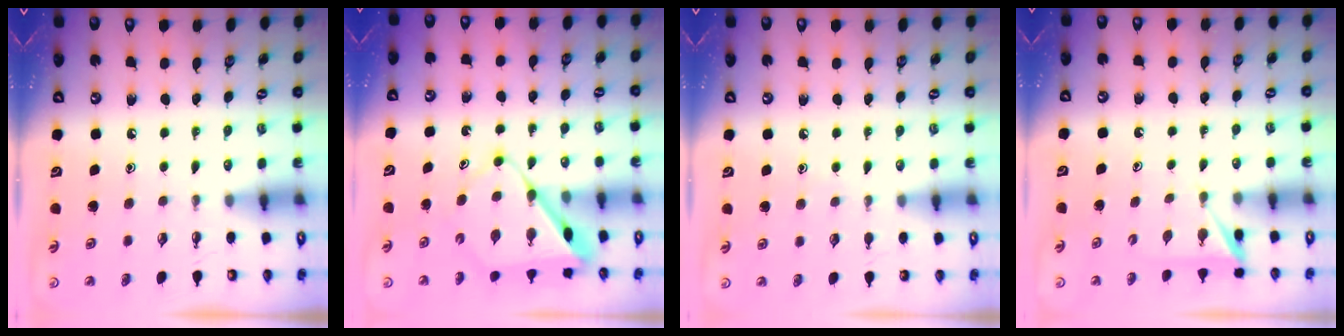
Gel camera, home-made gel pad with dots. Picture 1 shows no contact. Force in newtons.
{"total": 9.0, "press": 9.0, "slide": 0.8}
{"total": 2.7, "press": 2.6, "slide": 0.3}
{"total": 3.0, "press": 3.0, "slide": 0.4}